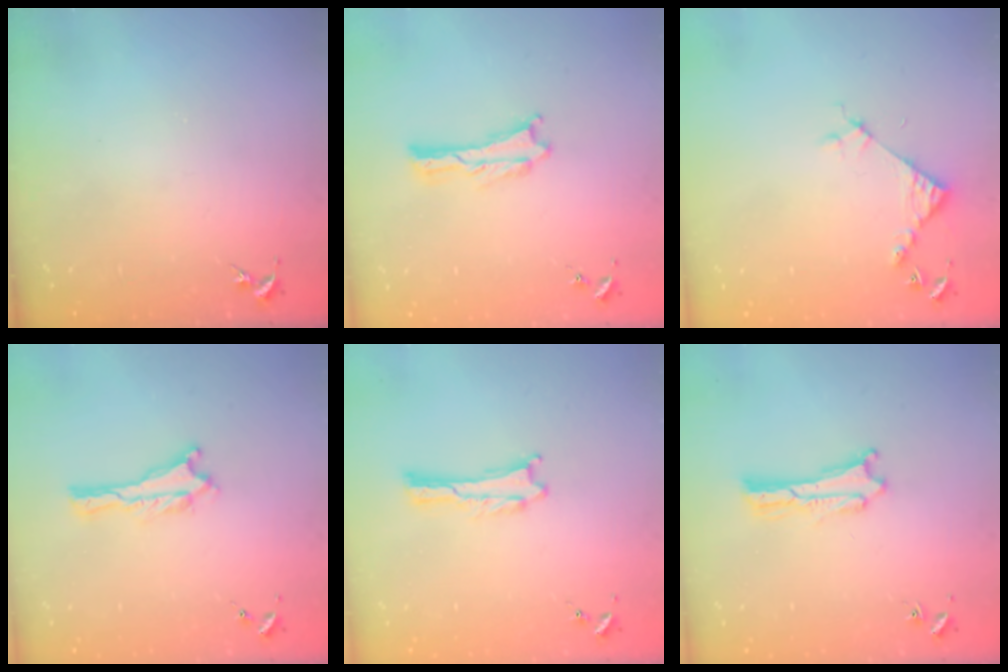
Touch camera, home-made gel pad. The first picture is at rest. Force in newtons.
{"total": 0.0}
{"total": 4.5, "press": 4.5, "slide": 0.4}
{"total": 0.0}
{"total": 0.0}
{"total": 0.9, "press": 0.9, "slide": 0.2}